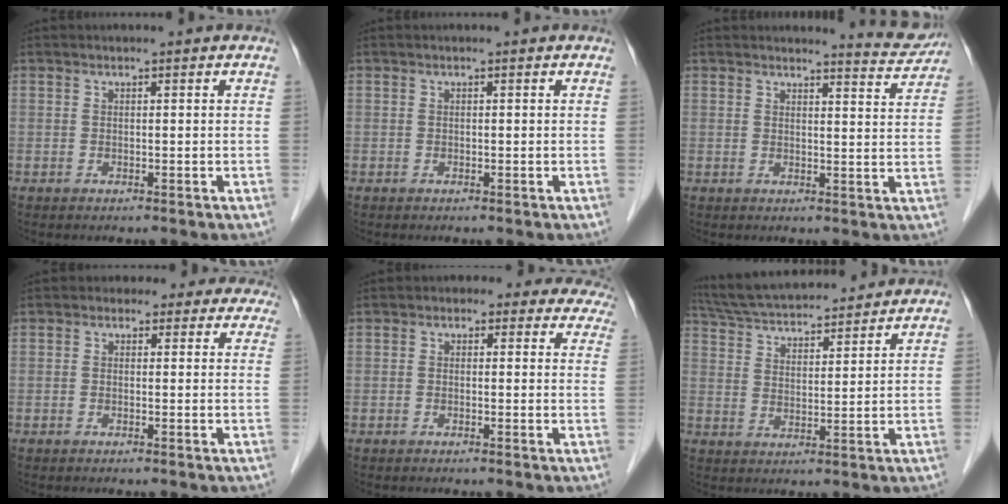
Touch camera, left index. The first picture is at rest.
{"total": 0.0}
{"total": 4.5, "force": [4.5, -0.1, -0.1], "torque": [-0.007, -0.032, 0.043]}
{"total": 5.1, "force": [4.0, 3.2, 0.5], "torque": [0.017, 0.006, 0.024]}
{"total": 8.0, "force": [6.5, 4.2, 2.1], "torque": [0.008, 0.014, 0.047]}
{"total": 15.9, "force": [14.6, 2.5, 5.6], "torque": [-0.104, 0.036, 0.239]}